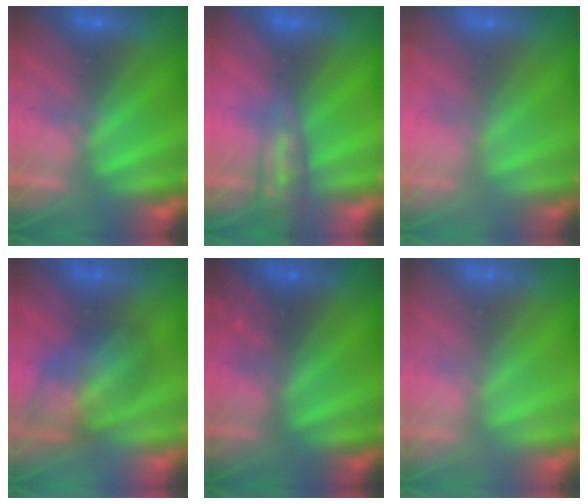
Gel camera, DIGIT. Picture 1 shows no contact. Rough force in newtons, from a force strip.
{"total": 2.7}
{"total": 7.8}
{"total": 8.7}
{"total": 2.4}
{"total": 2.9}